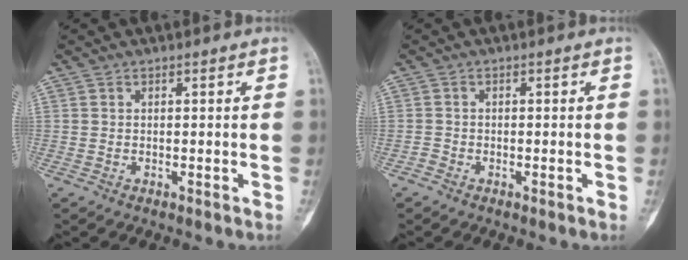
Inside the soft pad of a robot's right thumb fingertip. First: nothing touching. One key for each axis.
{"total": 1.3, "fx": -0.9, "fy": 0.9, "fz": 0.4, "tx": 0.002, "ty": 0.003, "tz": -0.024}